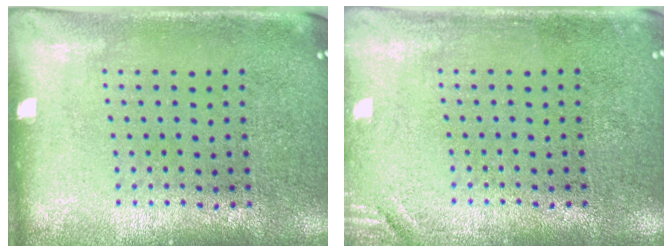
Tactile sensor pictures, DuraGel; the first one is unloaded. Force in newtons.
{"total": 1.3, "press": 1.3, "slide": 0.3}